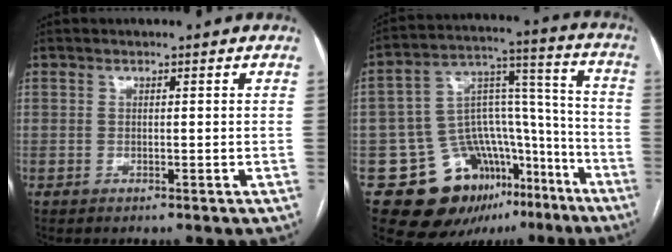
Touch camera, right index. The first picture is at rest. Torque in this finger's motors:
{"motor_torque": [0.30, 0.02, -0.19, -0.18]}